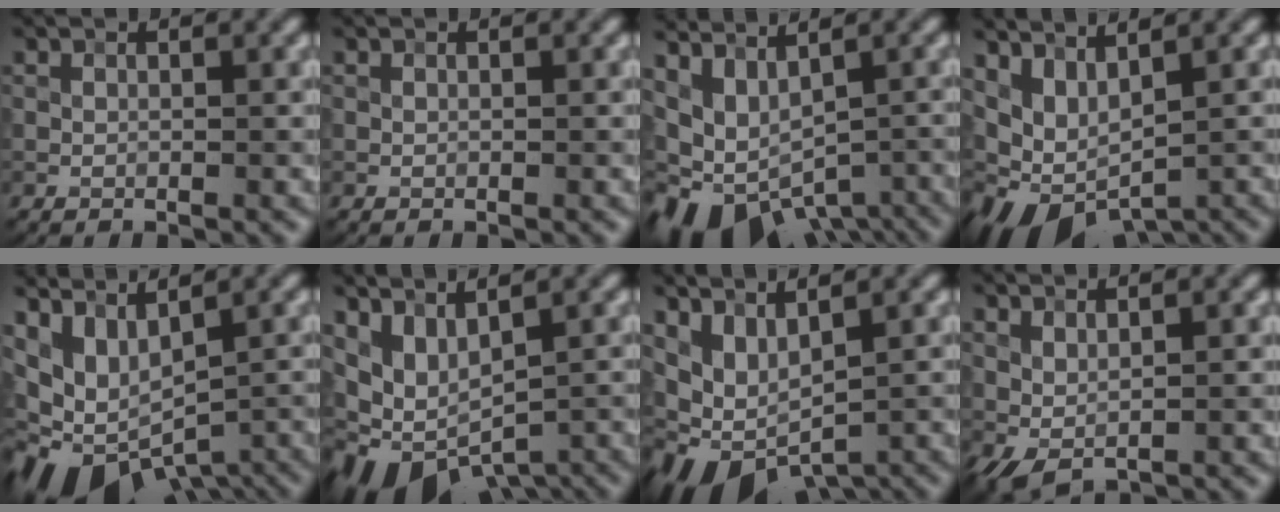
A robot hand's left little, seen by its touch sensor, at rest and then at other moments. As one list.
[{"total": 0.0}, {"total": 7.8, "force": [-3.6, 4.1, 5.6], "torque": [-0.090, -0.013, -0.041]}, {"total": 5.4, "force": [-0.7, 3.0, 4.4], "torque": [-0.092, -0.012, -0.005]}, {"total": 7.4, "force": [-1.9, 4.1, 5.9], "torque": [-0.095, -0.012, -0.017]}, {"total": 6.3, "force": [-1.9, 3.3, 5.0], "torque": [-0.088, -0.014, -0.022]}, {"total": 5.9, "force": [-1.1, 3.3, 4.7], "torque": [-0.091, -0.014, -0.011]}, {"total": 1.5, "force": [1.0, 0.6, 0.9], "torque": [-0.025, -0.002, 0.026]}]